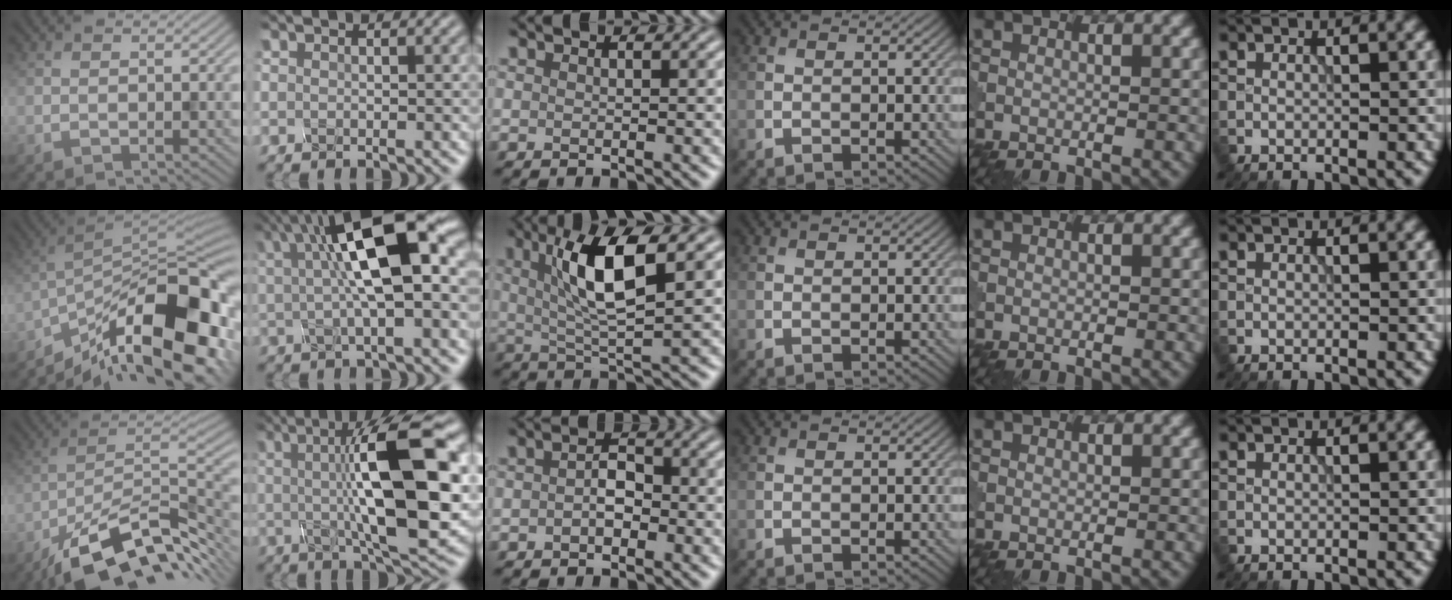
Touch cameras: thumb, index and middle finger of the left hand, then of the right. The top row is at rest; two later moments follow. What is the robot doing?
{"motion": "assemble", "object": "glue stick"}